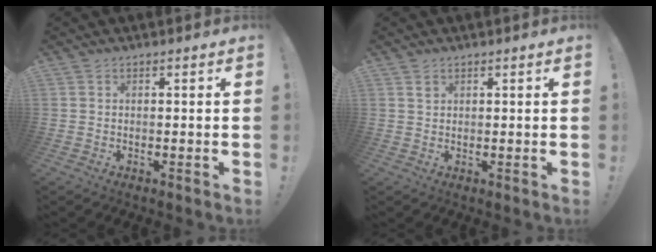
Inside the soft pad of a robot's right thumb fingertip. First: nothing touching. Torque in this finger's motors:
{"motor_torque": [0.56, -0.02, 0.02, -0.22, 0.04]}